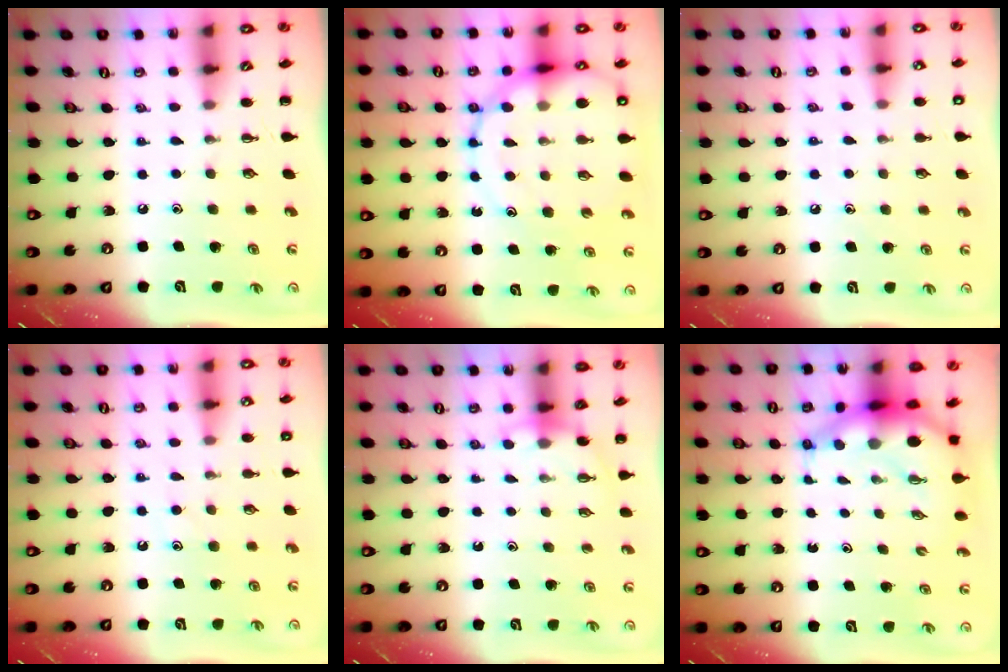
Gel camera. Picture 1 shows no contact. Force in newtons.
{"total": 17.5, "press": 17.1, "slide": 3.7}
{"total": 7.2, "press": 6.8, "slide": 2.3}
{"total": 7.7, "press": 7.7, "slide": 1.0}
{"total": 3.6, "press": 3.6, "slide": 0.3}
{"total": 6.4, "press": 6.2, "slide": 1.8}